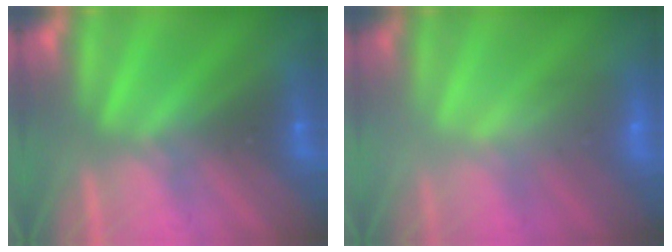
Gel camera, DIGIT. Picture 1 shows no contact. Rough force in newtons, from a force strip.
{"total": 2.3}